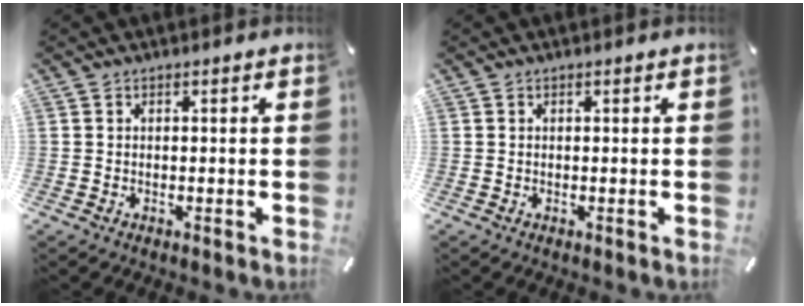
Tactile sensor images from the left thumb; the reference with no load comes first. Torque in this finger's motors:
{"motor_torque": [0.00, 0.00, 0.00, 0.00, 0.00]}